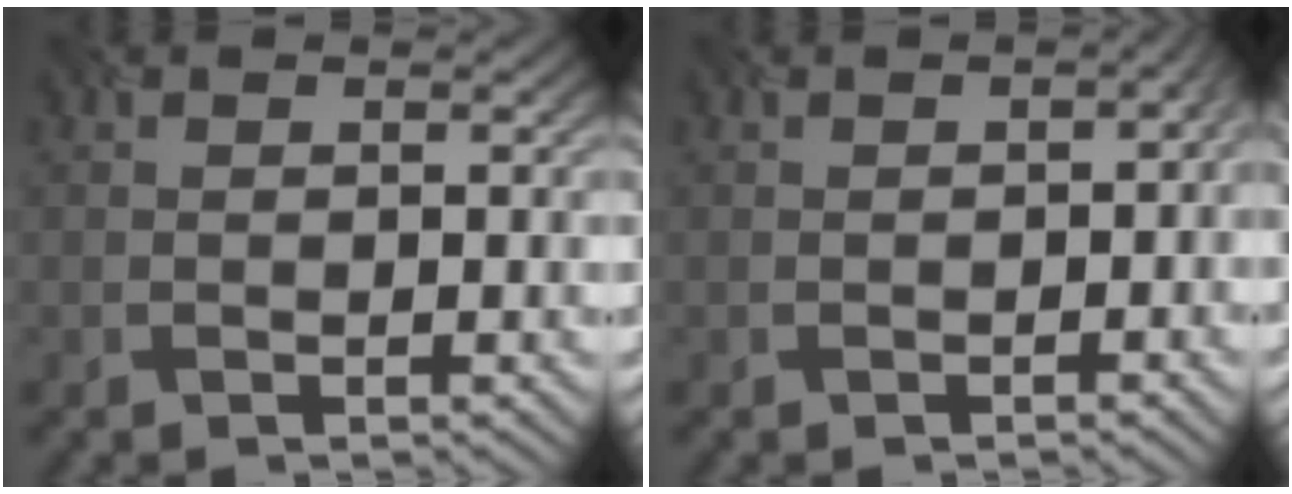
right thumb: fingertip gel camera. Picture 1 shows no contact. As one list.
[{"total": 2.6, "force": [-0.9, 1.4, 1.9], "torque": [-0.015, 0.001, 0.007]}]